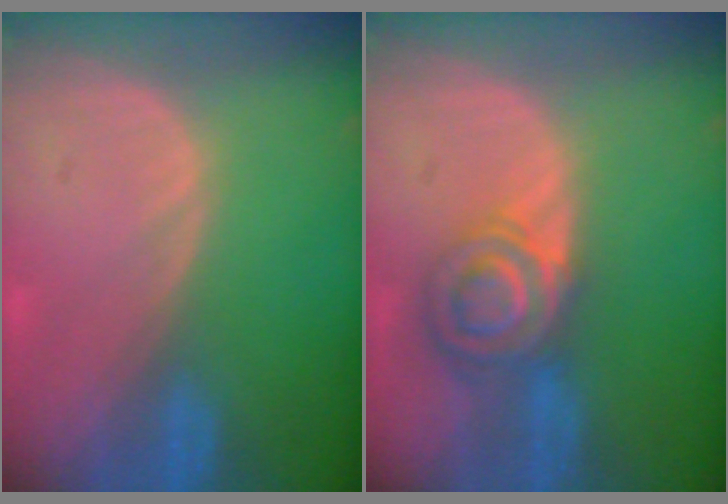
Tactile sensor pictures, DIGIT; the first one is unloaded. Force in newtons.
{"total": 7.2, "press": 6.0, "slide": 3.9}